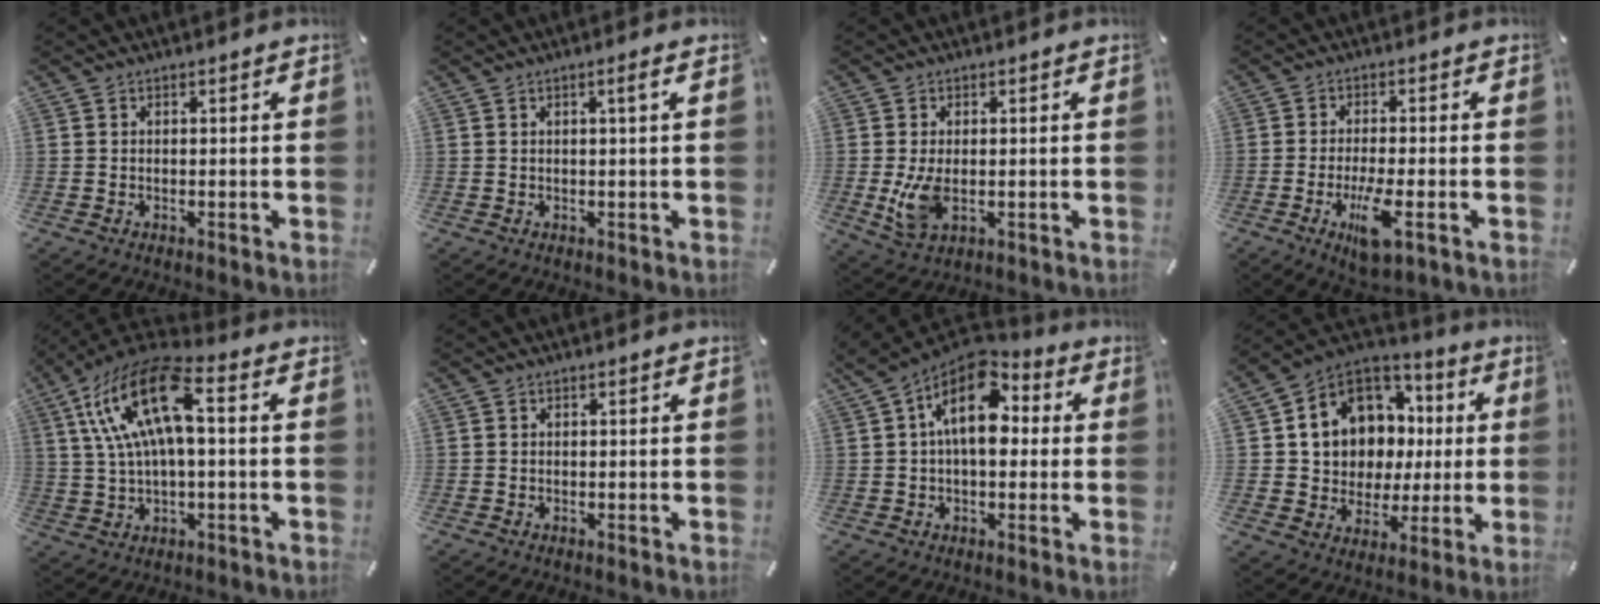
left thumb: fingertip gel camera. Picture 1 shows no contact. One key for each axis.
{"total": 1.9, "fx": 0.6, "fy": -0.1, "fz": 1.8, "tx": -0.034, "ty": 0.002, "tz": 0.008}
{"total": 6.9, "fx": -0.6, "fy": 3.9, "fz": 5.6, "tx": -0.135, "ty": -0.014, "tz": -0.016}
{"total": 8.6, "fx": -2.8, "fy": 2.6, "fz": 7.7, "tx": -0.136, "ty": -0.007, "tz": -0.045}
{"total": 17.8, "fx": 4.6, "fy": 7.7, "fz": 15.3, "tx": -0.317, "ty": -0.003, "tz": 0.079}
{"total": 0.0}
{"total": 15.2, "fx": 4.0, "fy": 9.1, "fz": 11.5, "tx": -0.196, "ty": -0.021, "tz": 0.068}
{"total": 11.5, "fx": 3.3, "fy": 10.3, "fz": 3.9, "tx": -0.085, "ty": -0.036, "tz": 0.076}